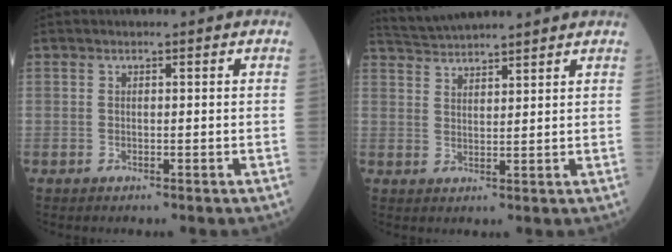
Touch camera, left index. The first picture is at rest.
{"total": 7.2, "force": [6.9, -0.3, 2.0], "torque": [-0.045, 0.034, 0.116]}